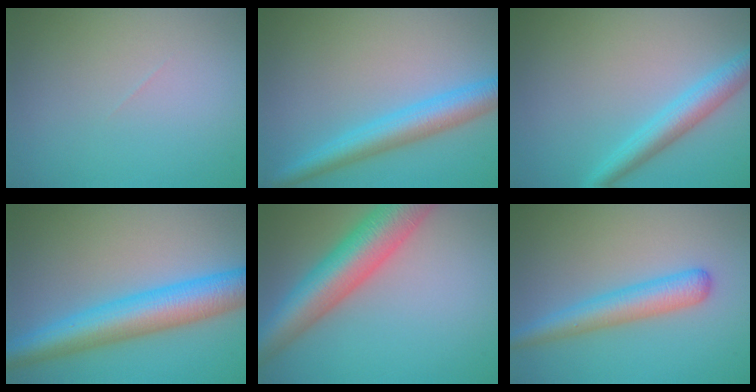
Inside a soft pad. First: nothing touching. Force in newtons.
{"total": 4.8, "press": 4.8, "slide": 0.2}
{"total": 3.6, "press": 3.6, "slide": 0.2}
{"total": 7.7, "press": 7.7, "slide": 0.2}
{"total": 8.8, "press": 8.8, "slide": 0.3}
{"total": 3.9, "press": 3.9, "slide": 0.1}